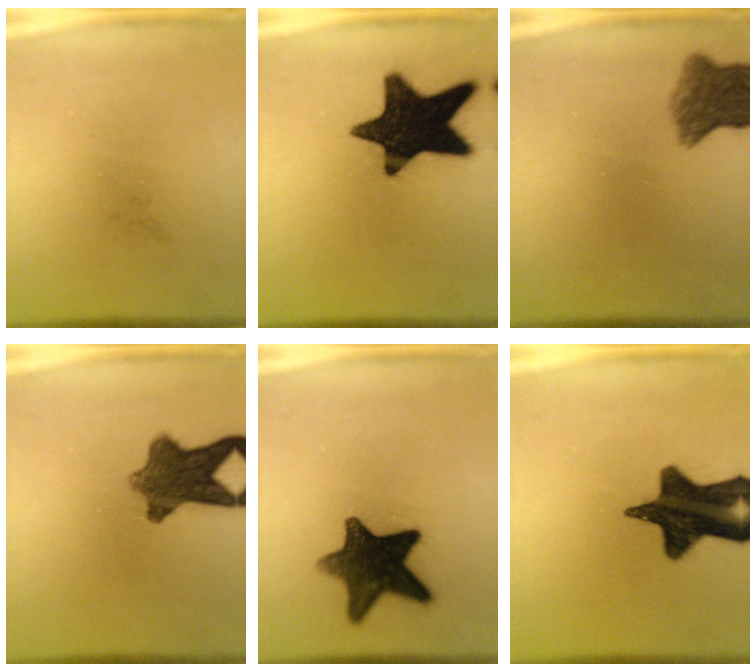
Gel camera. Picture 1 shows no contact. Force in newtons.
{"total": 18.2}
{"total": 6.4}
{"total": 9.6}
{"total": 13.4}
{"total": 16.5}